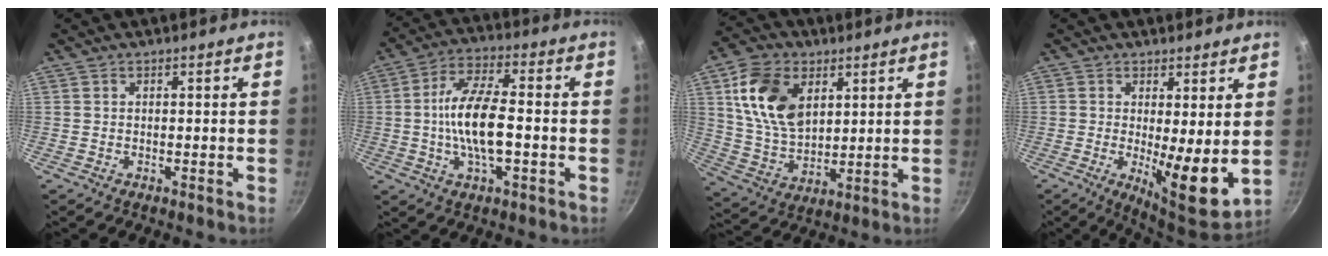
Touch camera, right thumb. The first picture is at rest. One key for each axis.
{"total": 12.6, "fx": -1.5, "fy": 5.0, "fz": 11.5, "tx": -0.210, "ty": 0.024, "tz": -0.037}
{"total": 15.4, "fx": 5.3, "fy": 10.1, "fz": 10.4, "tx": -0.168, "ty": -0.017, "tz": 0.105}
{"total": 10.1, "fx": 0.4, "fy": 2.7, "fz": 9.8, "tx": -0.137, "ty": -0.032, "tz": 0.012}